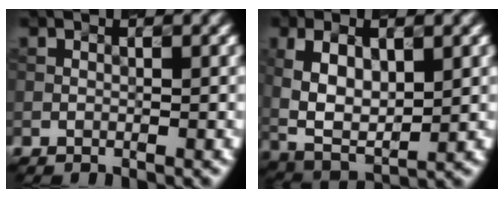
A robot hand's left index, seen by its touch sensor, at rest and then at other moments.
{"total": 7.4, "force": [1.4, 3.8, 6.2], "torque": [-0.128, 0.003, 0.025]}